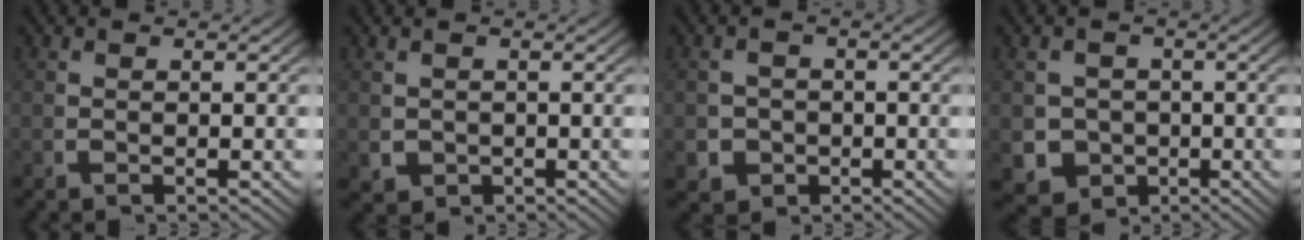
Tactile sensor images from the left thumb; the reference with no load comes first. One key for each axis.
{"total": 3.0, "fx": -0.4, "fy": 2.7, "fz": 1.2, "tx": -0.034, "ty": -0.020, "tz": 0.006}
{"total": 4.2, "fx": -1.4, "fy": 3.6, "fz": 1.6, "tx": -0.037, "ty": -0.024, "tz": -0.013}
{"total": 8.8, "fx": -2.9, "fy": 7.8, "fz": 3.1, "tx": -0.068, "ty": -0.051, "tz": -0.030}